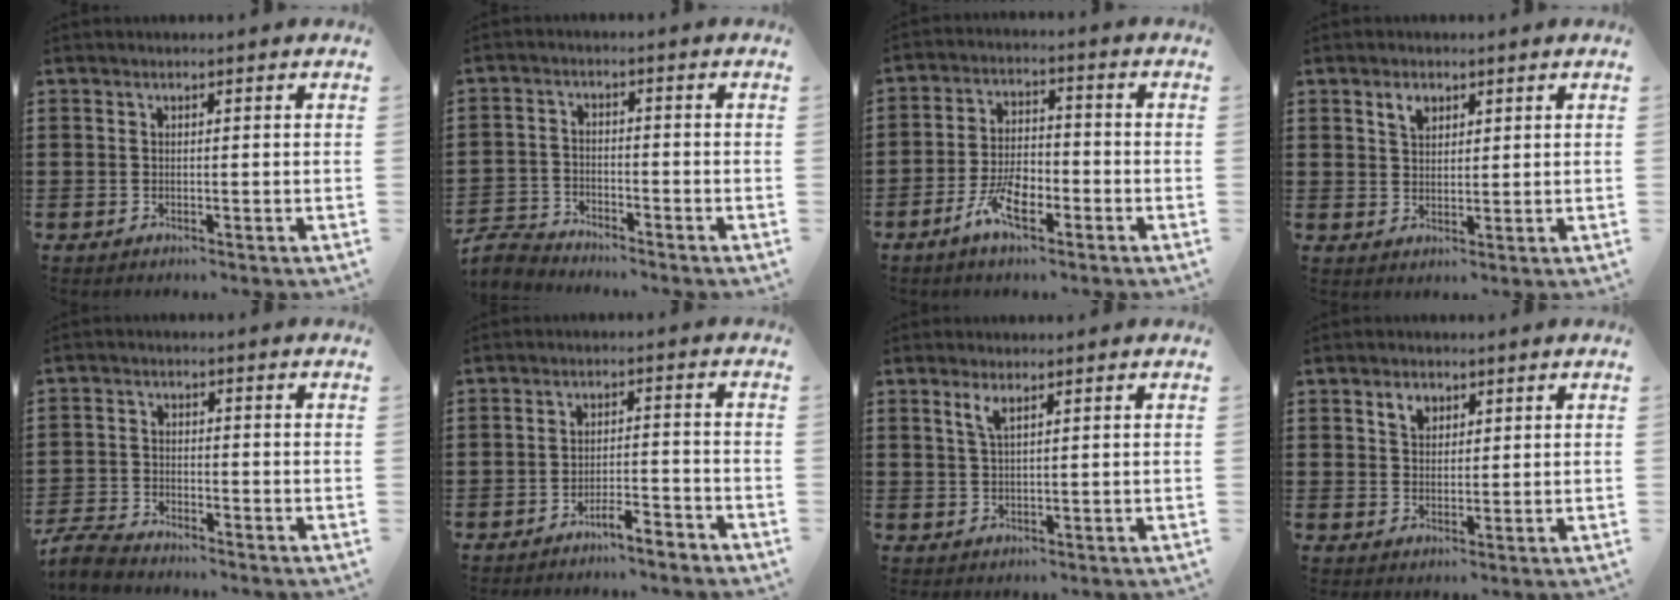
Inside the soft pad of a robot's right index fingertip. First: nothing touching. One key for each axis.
{"total": 3.6, "fx": -3.6, "fy": 0.7, "fz": 0.2, "tx": -0.024, "ty": -0.003, "tz": -0.079}
{"total": 6.8, "fx": -3.8, "fy": 2.9, "fz": 4.8, "tx": -0.103, "ty": 0.005, "tz": -0.073}
{"total": 2.6, "fx": 1.6, "fy": 1.7, "fz": 1.2, "tx": -0.022, "ty": 0.002, "tz": 0.029}
{"total": 3.9, "fx": -3.8, "fy": 0.6, "fz": 0.8, "tx": -0.039, "ty": -0.007, "tz": -0.082}
{"total": 3.8, "fx": -3.5, "fy": 0.1, "fz": 1.4, "tx": -0.029, "ty": 0.001, "tz": -0.070}
{"total": 2.5, "fx": 1.4, "fy": 0.6, "fz": 2.0, "tx": -0.042, "ty": 0.005, "tz": 0.024}
{"total": 2.7, "fx": 1.6, "fy": 1.9, "fz": 1.1, "tx": -0.022, "ty": 0.003, "tz": 0.028}